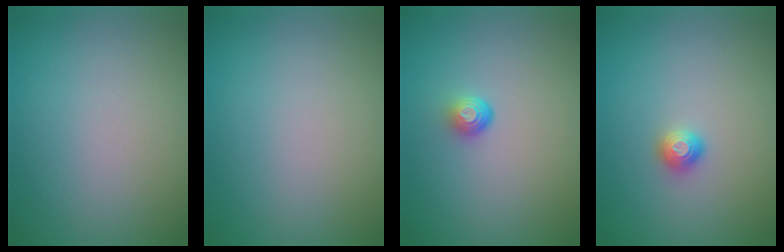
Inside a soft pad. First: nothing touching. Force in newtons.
{"total": 0.0}
{"total": 1.7, "press": 1.1, "slide": 1.3}
{"total": 1.1, "press": 1.1, "slide": 0.1}